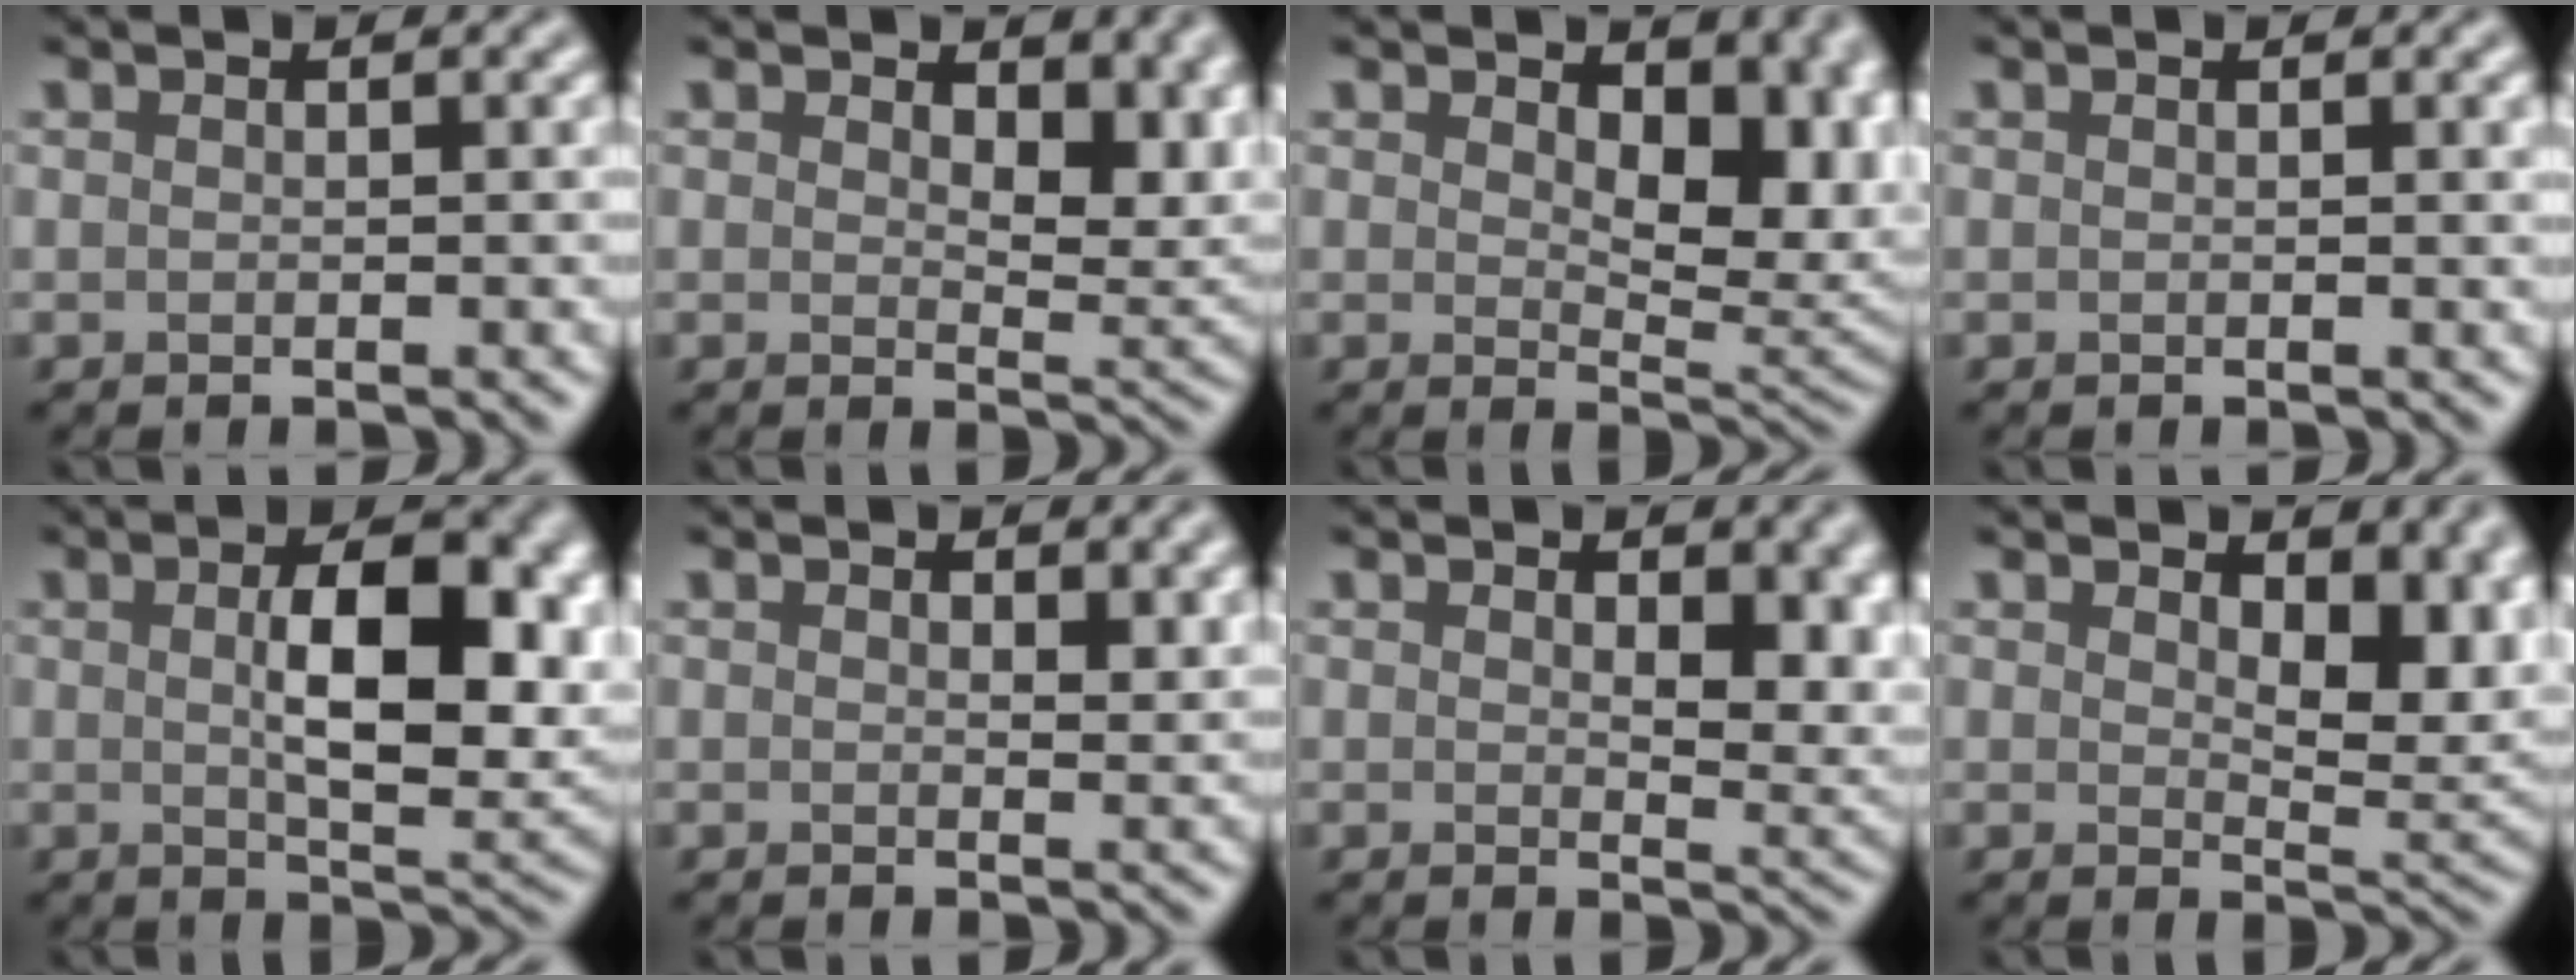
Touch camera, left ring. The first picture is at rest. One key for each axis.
{"total": 5.2, "fx": 2.2, "fy": 2.9, "fz": 3.8, "tx": -0.051, "ty": -0.012, "tz": 0.031}
{"total": 7.6, "fx": 1.8, "fy": 4.5, "fz": 5.9, "tx": -0.087, "ty": -0.016, "tz": 0.033}
{"total": 0.5, "fx": 0.2, "fy": 0.1, "fz": 0.5, "tx": -0.004, "ty": 0.001, "tz": 0.002}
{"total": 9.7, "fx": 1.0, "fy": 4.1, "fz": 8.7, "tx": -0.124, "ty": 0.001, "tz": 0.021}
{"total": 1.7, "fx": 1.0, "fy": 0.9, "fz": 1.1, "tx": -0.013, "ty": -0.006, "tz": 0.018}
{"total": 5.2, "fx": 1.5, "fy": 2.9, "fz": 4.0, "tx": -0.046, "ty": -0.013, "tz": 0.029}
{"total": 6.0, "fx": 2.1, "fy": 3.2, "fz": 4.6, "tx": -0.063, "ty": -0.011, "tz": 0.033}